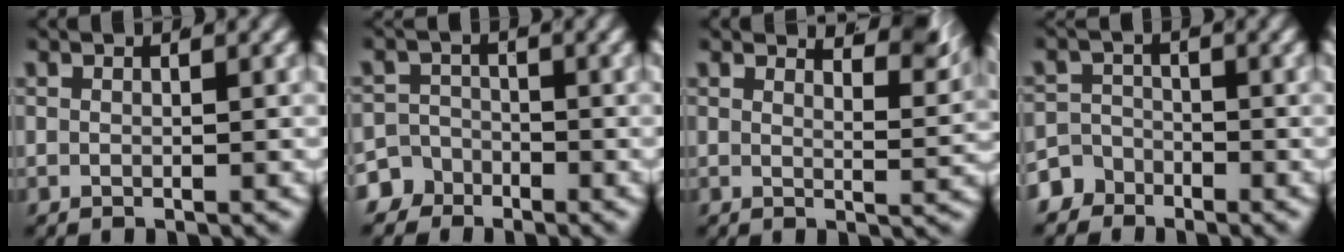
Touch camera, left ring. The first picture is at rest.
{"total": 4.7, "force": [-3.2, 3.4, 0.6], "torque": [-0.012, -0.021, -0.054]}
{"total": 4.7, "force": [3.5, 0.6, 2.9], "torque": [-0.028, -0.011, 0.057]}
{"total": 4.0, "force": [-3.0, 2.6, 0.6], "torque": [-0.011, -0.018, -0.048]}